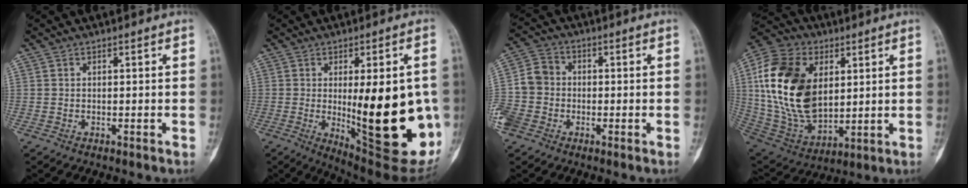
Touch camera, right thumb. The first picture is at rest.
{"total": 25.2, "force": [-2.2, 8.0, 23.8], "torque": [-0.269, -0.031, -0.007]}
{"total": 9.6, "force": [-2.6, 8.4, 3.9], "torque": [-0.078, 0.025, -0.055]}
{"total": 24.2, "force": [4.9, 15.7, 17.8], "torque": [-0.338, -0.018, 0.097]}